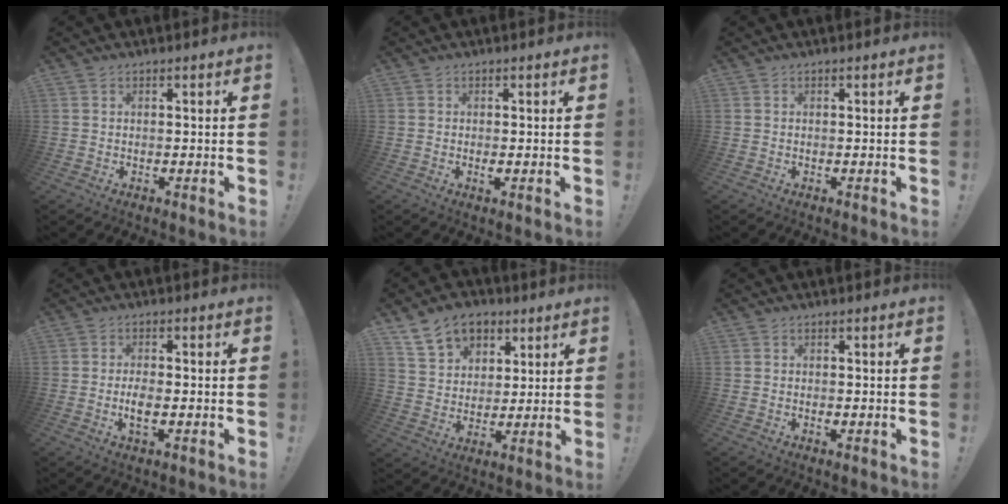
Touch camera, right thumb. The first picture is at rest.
{"total": 0.9, "force": [-0.2, 0.3, 0.8], "torque": [-0.008, -0.004, -0.004]}
{"total": 0.0}
{"total": 4.4, "force": [-1.4, 1.5, 3.9], "torque": [-0.078, -0.008, -0.029]}
{"total": 12.9, "force": [7.2, 9.4, 5.3], "torque": [-0.070, -0.036, 0.137]}
{"total": 0.6, "force": [-0.2, 0.3, 0.5], "torque": [-0.001, -0.002, -0.006]}